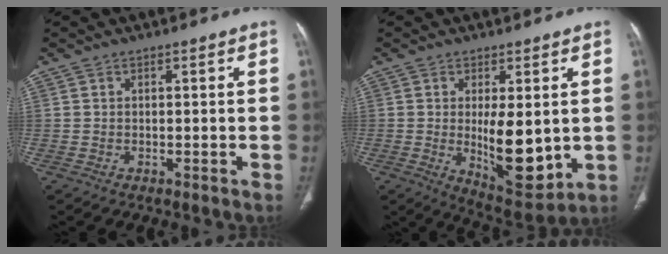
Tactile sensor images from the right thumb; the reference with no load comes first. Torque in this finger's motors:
{"motor_torque": [2.57, 2.44, 2.63, -0.15, 0.21]}